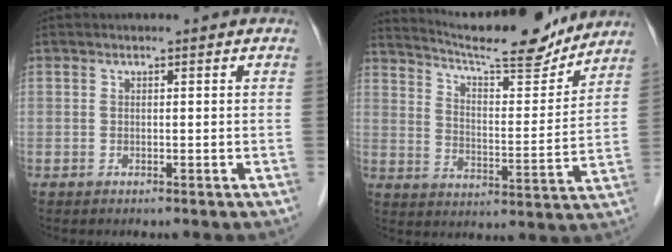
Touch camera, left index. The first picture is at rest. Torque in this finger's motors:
{"motor_torque": [-0.09, -0.53, 0.45, 0.09]}